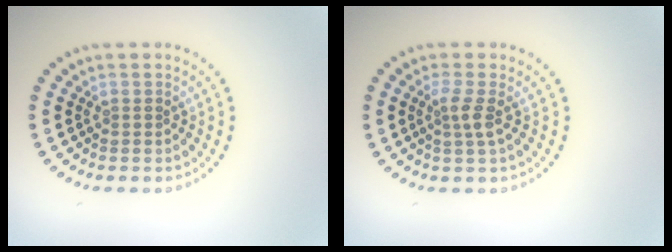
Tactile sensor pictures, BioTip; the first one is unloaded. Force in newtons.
{"total": 1.8, "press": 1.3, "slide": 1.2}